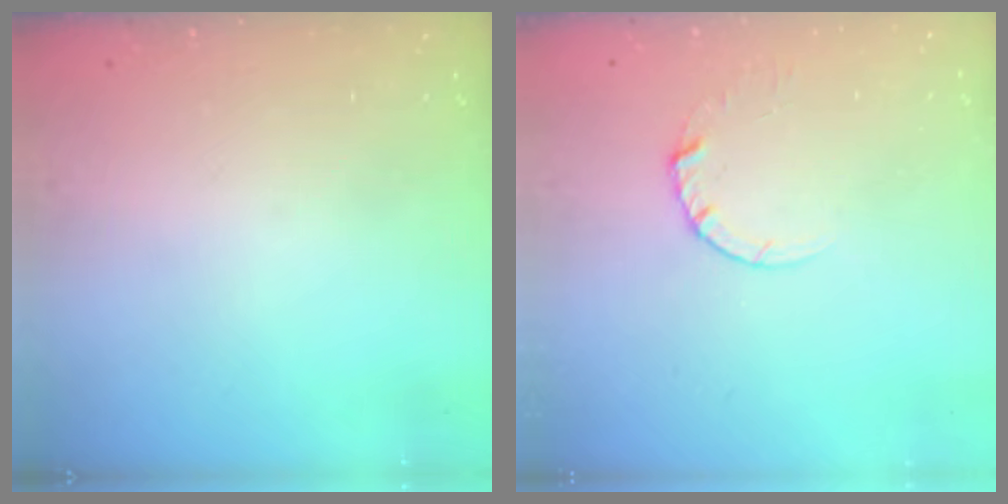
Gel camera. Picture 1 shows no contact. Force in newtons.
{"total": 2.7, "press": 2.7, "slide": 0.2}